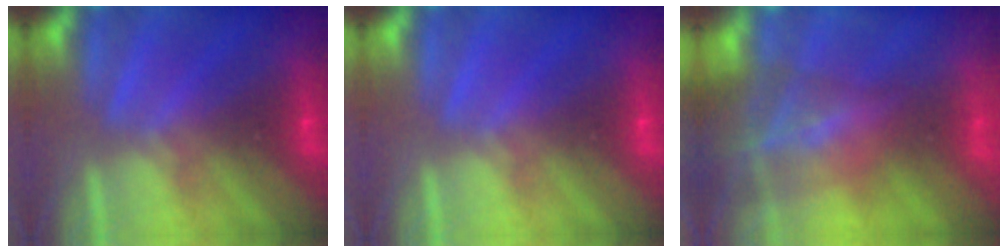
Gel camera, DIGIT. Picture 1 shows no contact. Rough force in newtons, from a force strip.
{"total": 0.0}
{"total": 7.3}